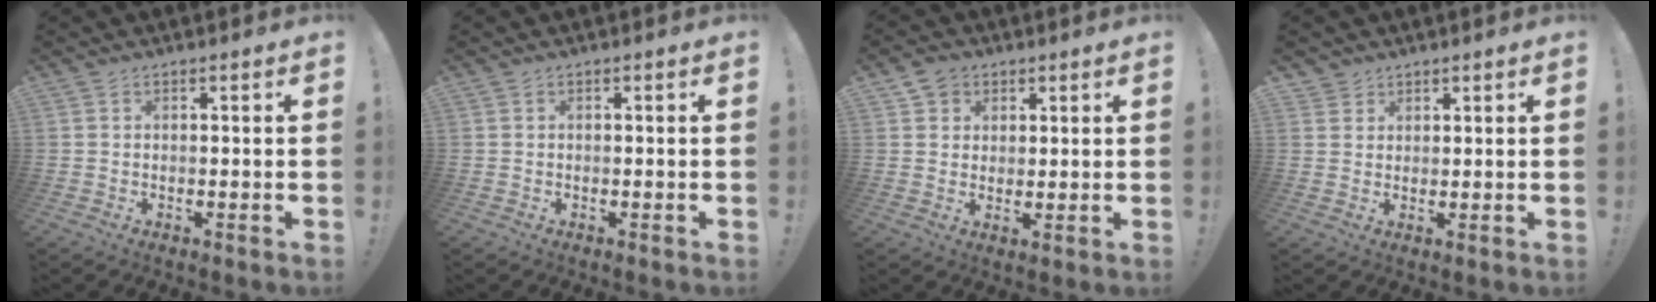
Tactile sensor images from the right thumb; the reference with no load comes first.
{"total": 0.0}
{"total": 4.2, "force": [2.5, 3.3, 0.8], "torque": [-0.006, -0.013, 0.046]}
{"total": 2.8, "force": [2.0, 2.0, 0.0], "torque": [-0.002, -0.012, 0.036]}